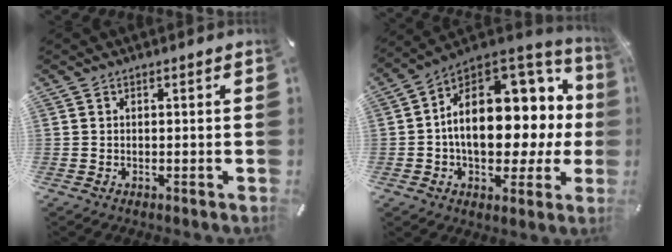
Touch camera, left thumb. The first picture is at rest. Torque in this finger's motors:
{"motor_torque": [0.92, 1.36, 1.54, 0.93, 0.27]}